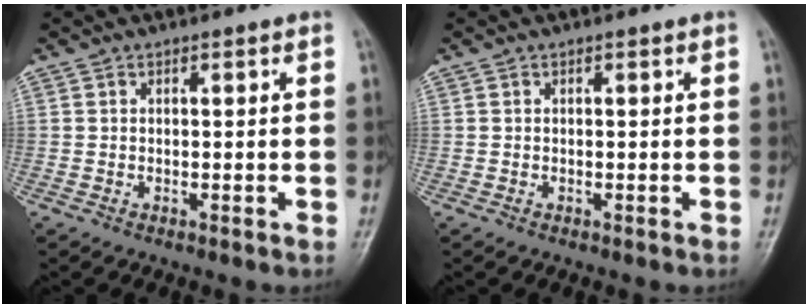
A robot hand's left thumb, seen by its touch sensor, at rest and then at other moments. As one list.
[{"total": 0.0}]